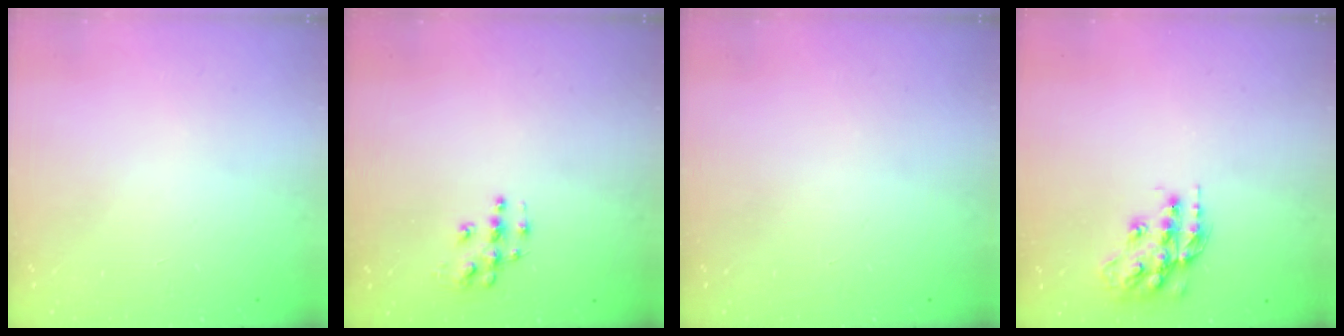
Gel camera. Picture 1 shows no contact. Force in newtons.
{"total": 4.8, "press": 4.8, "slide": 0.3}
{"total": 0.0}
{"total": 14.0, "press": 14.0, "slide": 0.6}